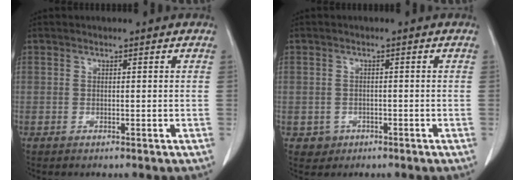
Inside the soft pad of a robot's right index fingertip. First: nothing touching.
{"total": 2.3, "force": [-0.9, 2.1, 0.1], "torque": [0.003, 0.010, -0.009]}